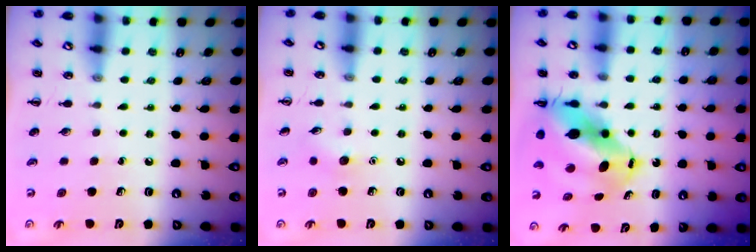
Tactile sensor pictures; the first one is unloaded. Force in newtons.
{"total": 5.6, "press": 5.4, "slide": 1.6}
{"total": 13.1, "press": 12.6, "slide": 3.5}